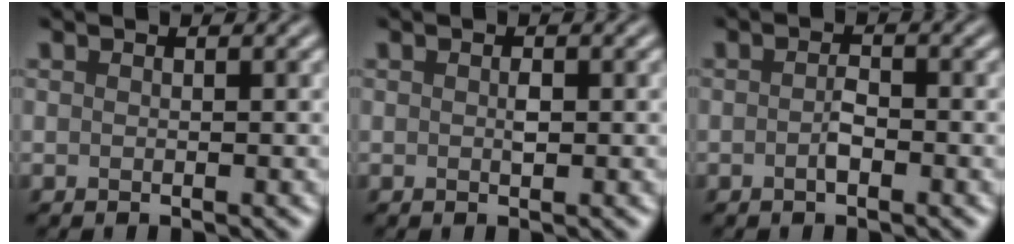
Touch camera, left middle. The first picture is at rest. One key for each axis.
{"total": 0.8, "fx": 0.0, "fy": 0.4, "fz": 0.7, "tx": -0.013, "ty": 0.000, "tz": 0.001}
{"total": 1.5, "fx": -0.6, "fy": 0.6, "fz": 1.2, "tx": -0.024, "ty": 0.002, "tz": -0.012}